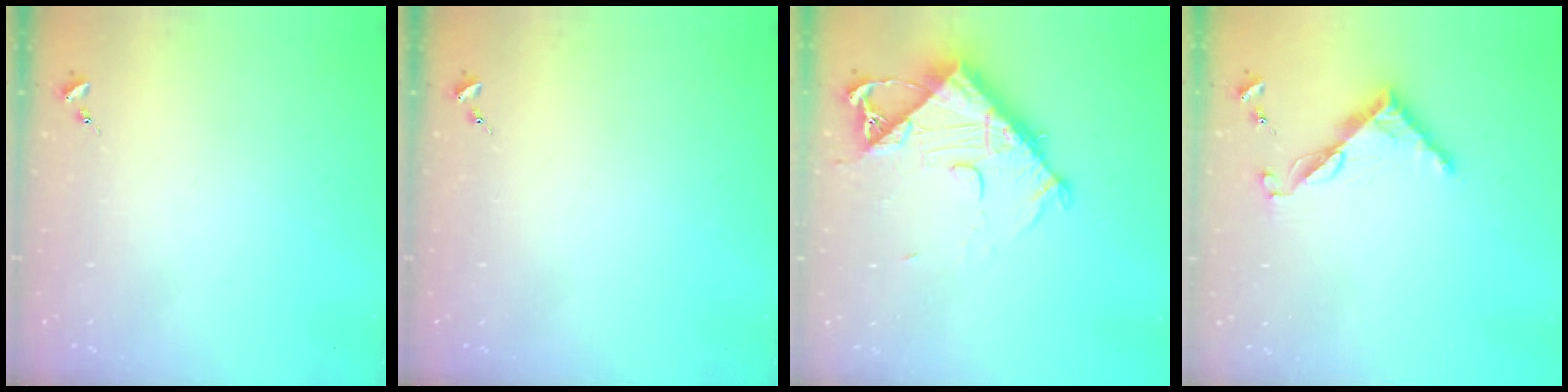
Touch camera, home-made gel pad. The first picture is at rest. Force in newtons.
{"total": 0.0}
{"total": 12.5, "press": 12.5, "slide": 1.3}
{"total": 7.6, "press": 7.5, "slide": 0.6}